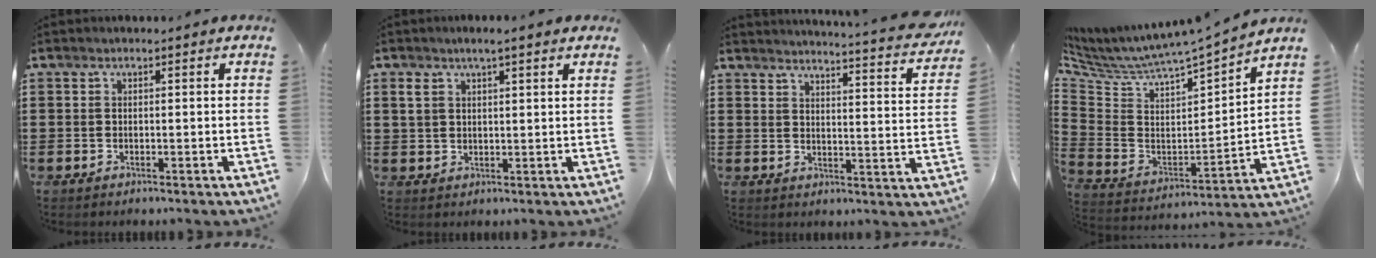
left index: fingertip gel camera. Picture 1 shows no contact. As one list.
[{"total": 3.0, "force": [1.7, 1.0, 2.2], "torque": [-0.046, 0.005, 0.030]}, {"total": 4.3, "force": [3.9, -0.8, 1.5], "torque": [-0.031, -0.040, 0.061]}, {"total": 4.0, "force": [3.7, 0.7, 1.2], "torque": [-0.049, -0.049, 0.055]}]